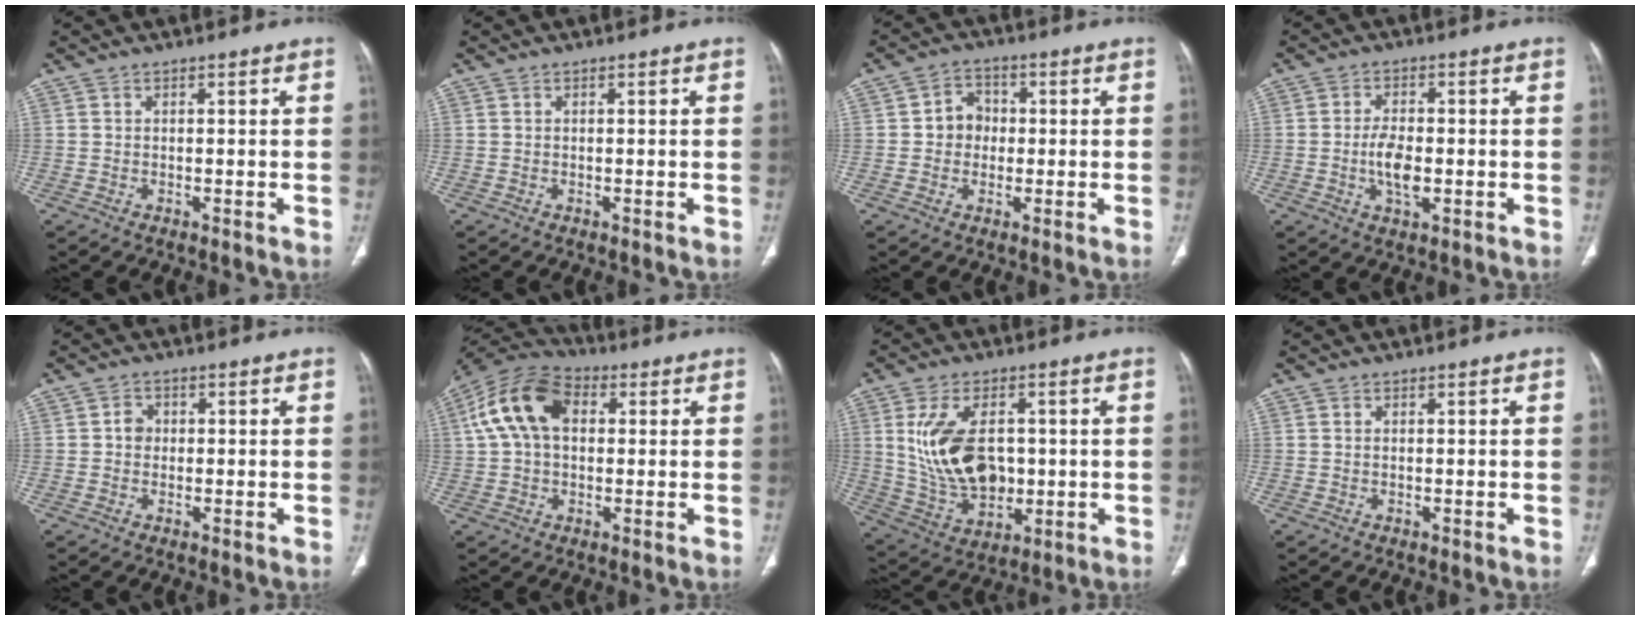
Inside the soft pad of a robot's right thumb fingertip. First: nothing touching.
{"total": 0.0}
{"total": 5.2, "force": [0.0, 4.6, 2.4], "torque": [-0.012, 0.013, -0.007]}
{"total": 5.8, "force": [-1.0, 2.9, 4.9], "torque": [-0.089, 0.001, -0.019]}
{"total": 2.3, "force": [0.1, 2.0, 1.0], "torque": [-0.004, 0.007, -0.003]}
{"total": 13.9, "force": [2.9, 9.1, 10.1], "torque": [-0.189, 0.030, 0.044]}
{"total": 15.0, "force": [1.6, 9.4, 11.5], "torque": [-0.196, -0.006, 0.047]}
{"total": 0.0}